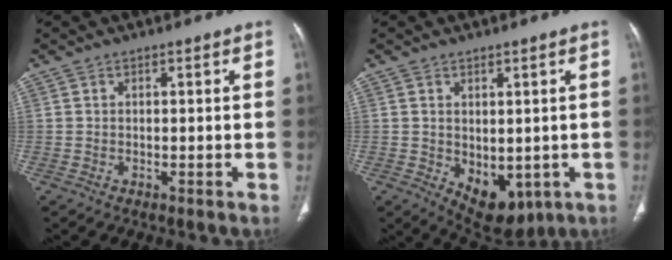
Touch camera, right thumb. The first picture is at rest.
{"total": 8.8, "force": [-1.9, 5.5, 6.6], "torque": [-0.066, -0.006, -0.003]}